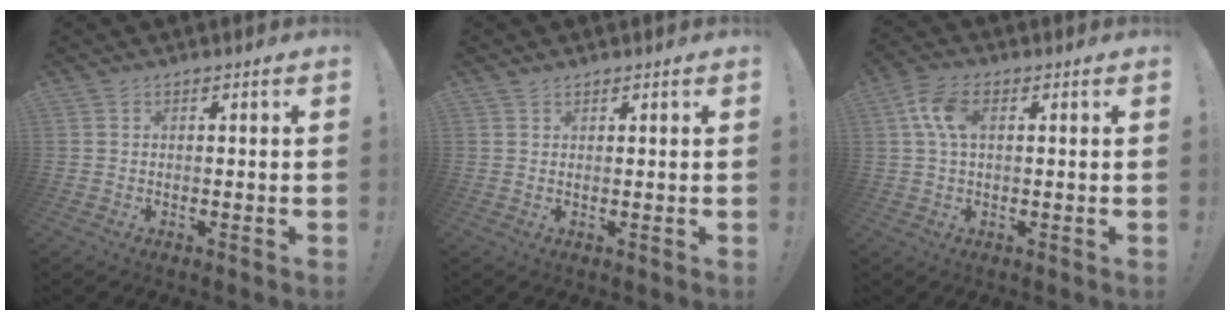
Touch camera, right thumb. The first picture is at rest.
{"total": 1.0, "force": [0.9, 0.2, 0.3], "torque": [-0.003, -0.002, 0.017]}
{"total": 7.8, "force": [1.8, 4.5, 6.1], "torque": [-0.127, 0.007, 0.034]}